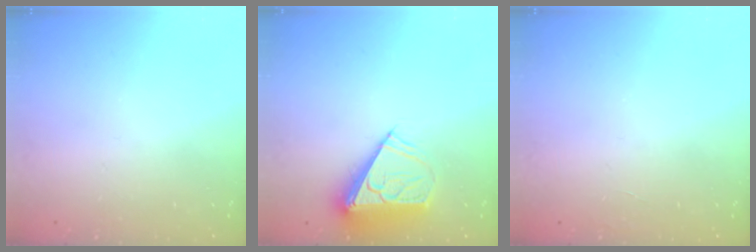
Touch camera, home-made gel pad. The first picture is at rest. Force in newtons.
{"total": 9.1, "press": 9.1, "slide": 0.5}
{"total": 0.0}